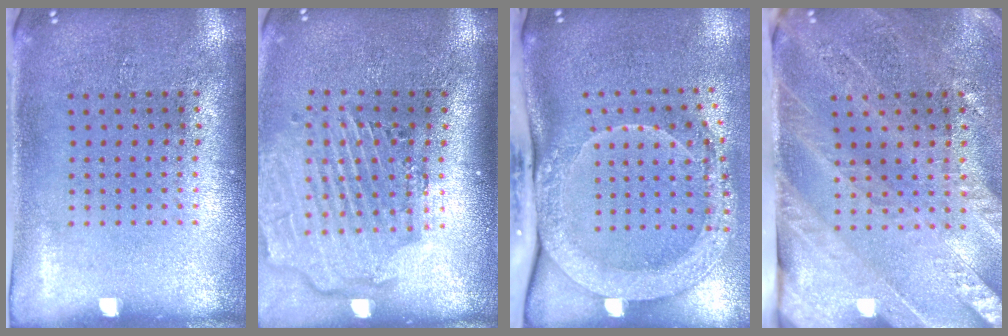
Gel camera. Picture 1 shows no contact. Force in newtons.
{"total": 2.8, "press": 2.3, "slide": 1.6}
{"total": 2.4, "press": 2.1, "slide": 1.1}
{"total": 3.5, "press": 3.0, "slide": 1.8}